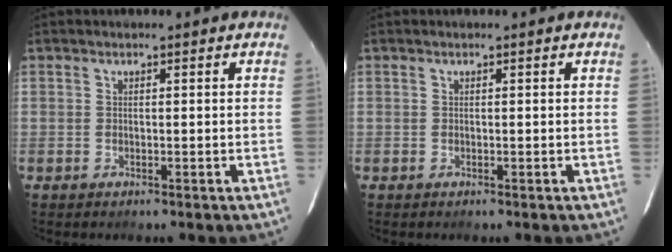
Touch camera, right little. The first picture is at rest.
{"total": 0.0}